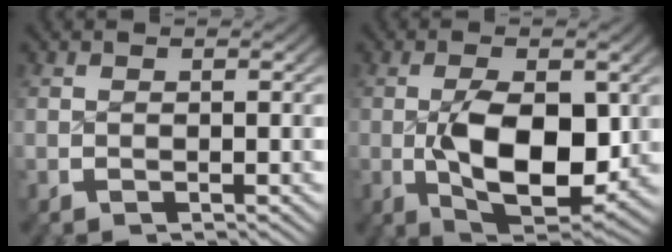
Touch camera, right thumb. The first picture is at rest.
{"total": 8.8, "force": [-1.2, 4.5, 7.5], "torque": [-0.159, -0.042, -0.008]}